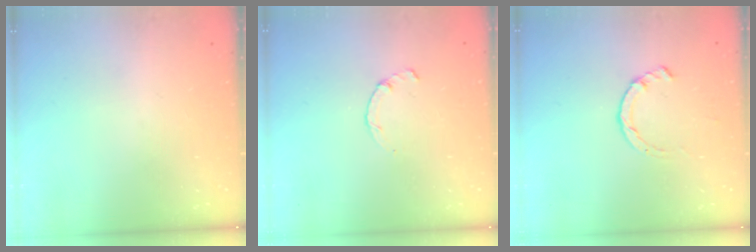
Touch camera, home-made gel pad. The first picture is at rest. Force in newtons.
{"total": 0.9, "press": 0.8, "slide": 0.3}
{"total": 2.8, "press": 2.8, "slide": 0.4}